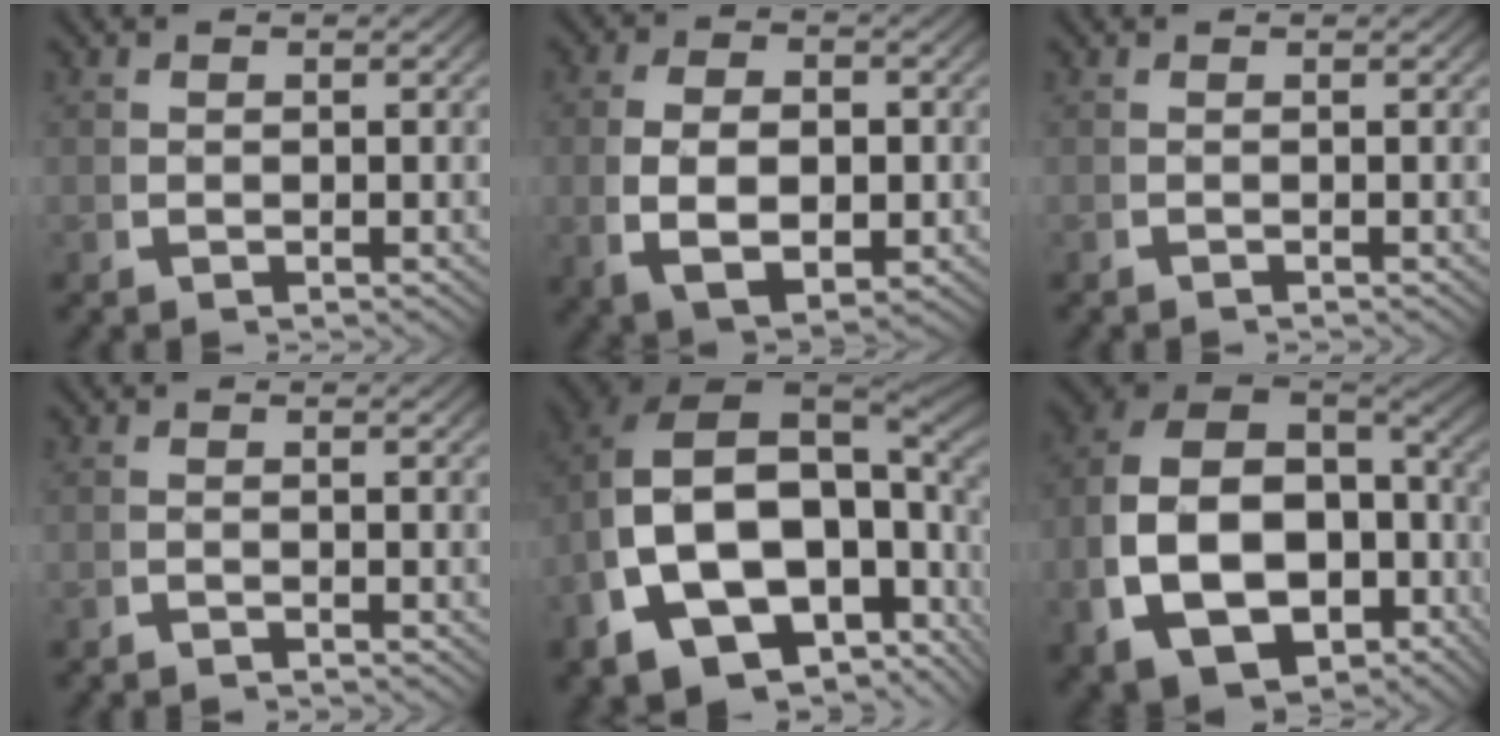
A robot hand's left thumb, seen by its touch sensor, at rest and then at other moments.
{"total": 7.4, "force": [-1.0, 4.5, 5.8], "torque": [-0.122, -0.027, 0.004]}
{"total": 1.0, "force": [-0.4, -0.9, -0.2], "torque": [0.007, 0.005, -0.005]}
{"total": 1.3, "force": [-1.0, -0.8, -0.2], "torque": [0.007, 0.002, -0.016]}
{"total": 19.5, "force": [-1.2, 13.5, 14.0], "torque": [-0.287, -0.042, -0.007]}
{"total": 15.5, "force": [-1.4, 10.7, 11.1], "torque": [-0.246, -0.048, 0.007]}